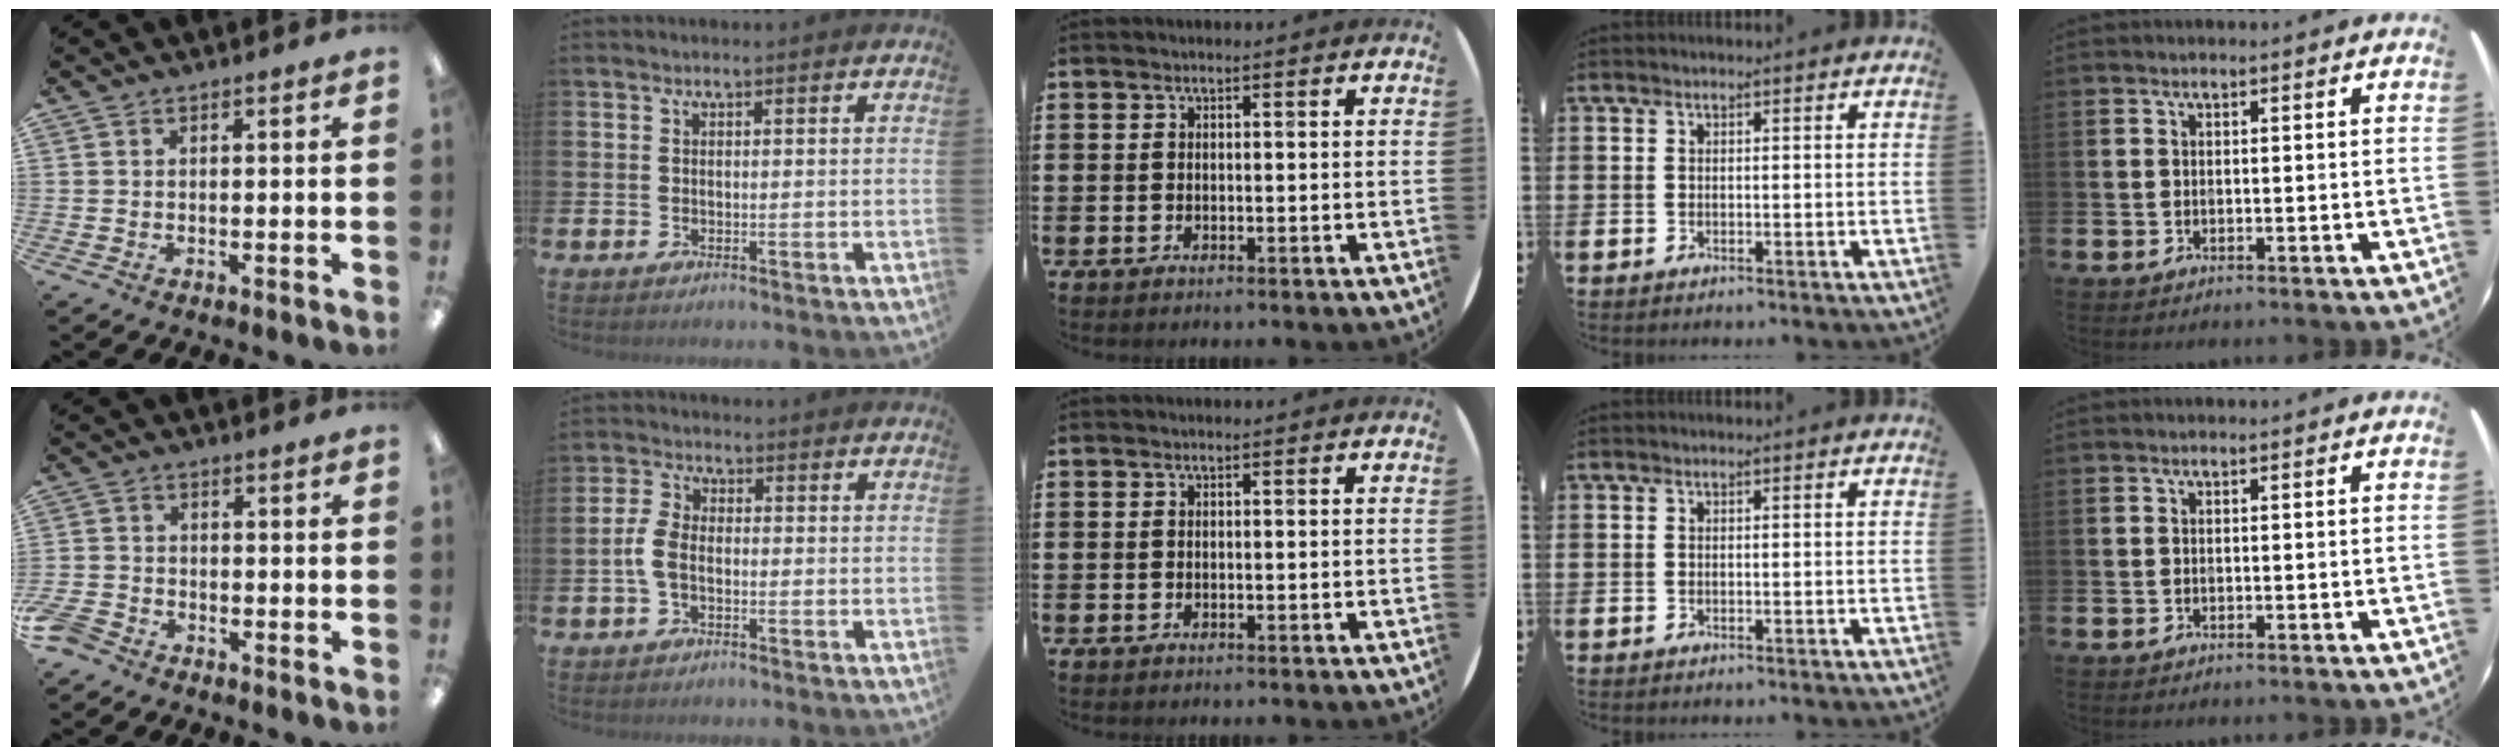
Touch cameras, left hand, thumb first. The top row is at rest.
{"thumb": {"total": 4.2, "force": [-3.3, 2.0, 1.5], "torque": [-0.047, 0.010, -0.068]}, "index": {"total": 3.8, "force": [-0.9, 2.2, 3.1], "torque": [-0.063, 0.006, -0.017]}}